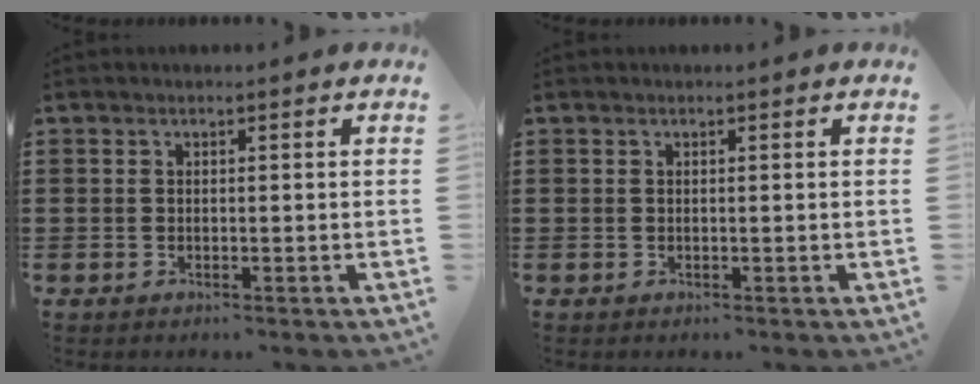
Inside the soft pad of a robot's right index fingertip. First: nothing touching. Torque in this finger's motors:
{"motor_torque": [0.17, -0.06, 0.00, 0.00]}